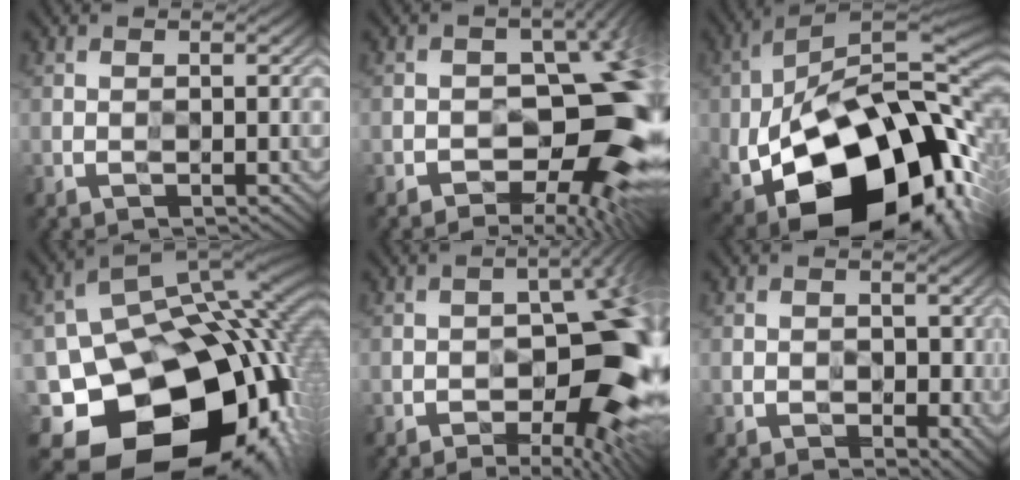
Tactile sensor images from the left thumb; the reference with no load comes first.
{"total": 11.0, "force": [-3.8, 5.7, 8.6], "torque": [-0.066, 0.001, -0.063]}
{"total": 20.6, "force": [-5.1, 11.9, 16.1], "torque": [-0.285, -0.019, -0.077]}
{"total": 20.4, "force": [-6.7, 14.8, 12.4], "torque": [-0.206, -0.042, -0.087]}
{"total": 14.3, "force": [-4.6, 5.7, 12.3], "torque": [-0.141, 0.002, -0.064]}
{"total": 2.2, "force": [0.0, 1.8, 1.2], "torque": [-0.018, -0.015, 0.002]}